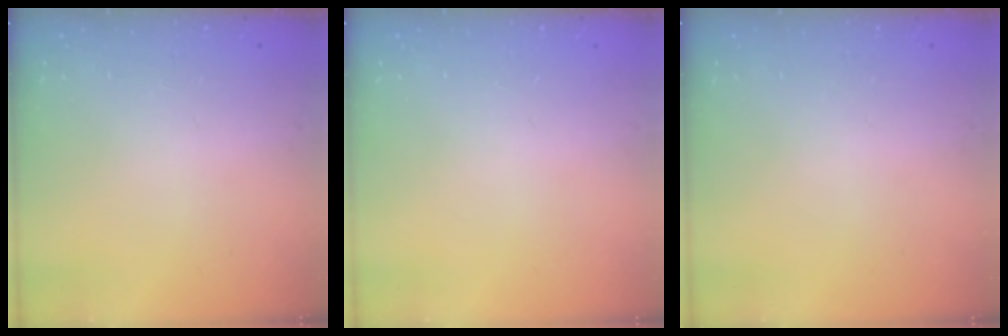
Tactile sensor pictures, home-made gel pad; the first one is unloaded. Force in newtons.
{"total": 0.0}
{"total": 0.0}